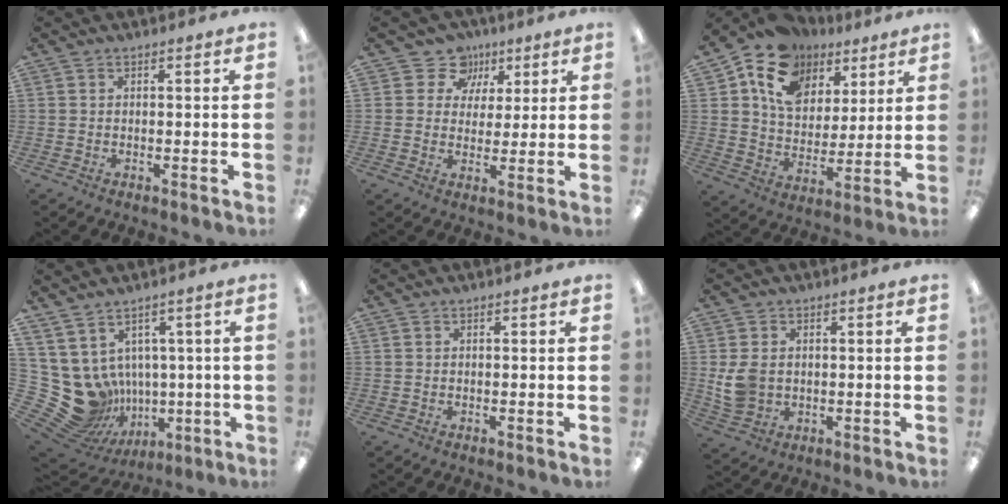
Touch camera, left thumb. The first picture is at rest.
{"total": 8.9, "force": [4.5, 7.5, 1.9], "torque": [-0.034, -0.024, 0.081]}
{"total": 14.8, "force": [8.4, 10.7, 5.8], "torque": [-0.108, -0.041, 0.158]}
{"total": 13.3, "force": [-1.8, 12.2, 5.0], "torque": [-0.148, -0.023, -0.008]}
{"total": 0.0}
{"total": 6.3, "force": [0.5, 5.2, 3.6], "torque": [-0.080, 0.004, 0.010]}